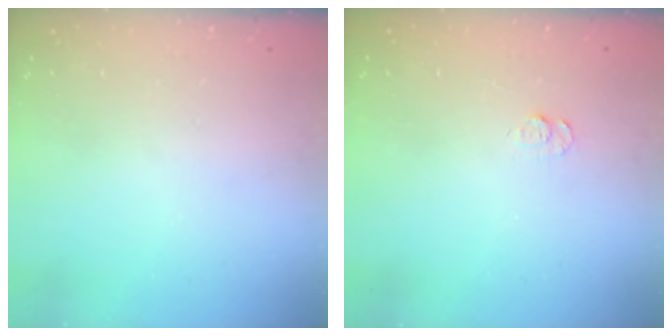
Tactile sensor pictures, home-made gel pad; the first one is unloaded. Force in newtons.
{"total": 4.3, "press": 4.2, "slide": 0.5}